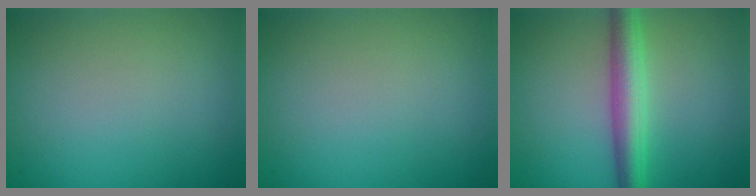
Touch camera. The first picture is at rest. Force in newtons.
{"total": 0.0}
{"total": 4.5, "press": 4.5, "slide": 0.1}